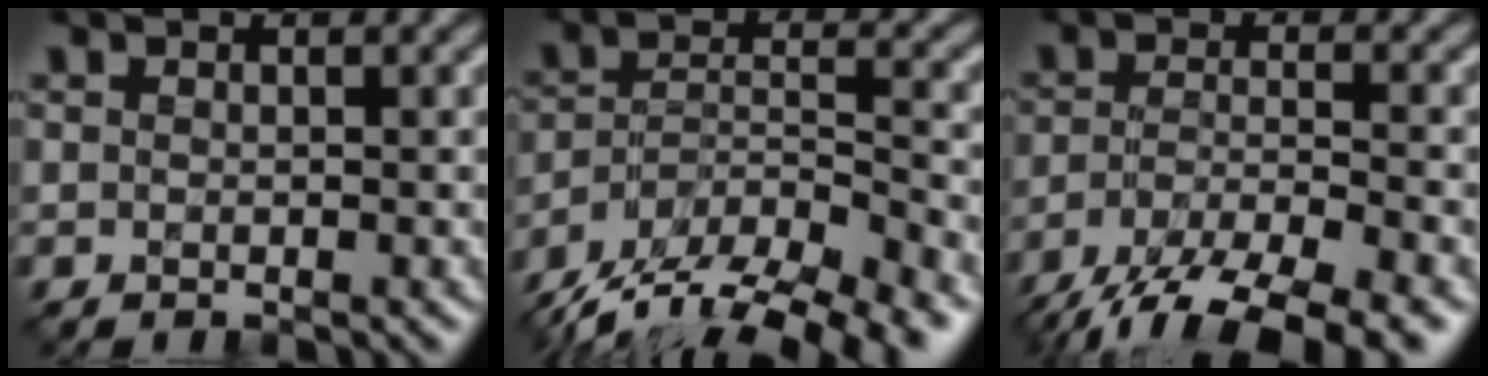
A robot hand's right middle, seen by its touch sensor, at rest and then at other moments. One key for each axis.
{"total": 14.6, "fx": -12.3, "fy": 4.2, "fz": 6.6, "tx": -0.119, "ty": -0.021, "tz": -0.185}
{"total": 8.9, "fx": -6.4, "fy": 2.3, "fz": 5.6, "tx": -0.101, "ty": -0.012, "tz": -0.114}